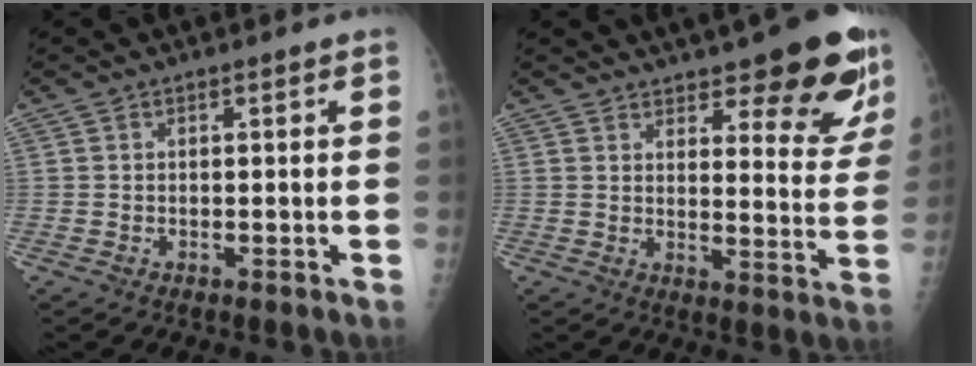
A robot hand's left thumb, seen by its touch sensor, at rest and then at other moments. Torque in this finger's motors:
{"motor_torque": [0.41, 0.33, 0.33, -0.08, 0.03]}